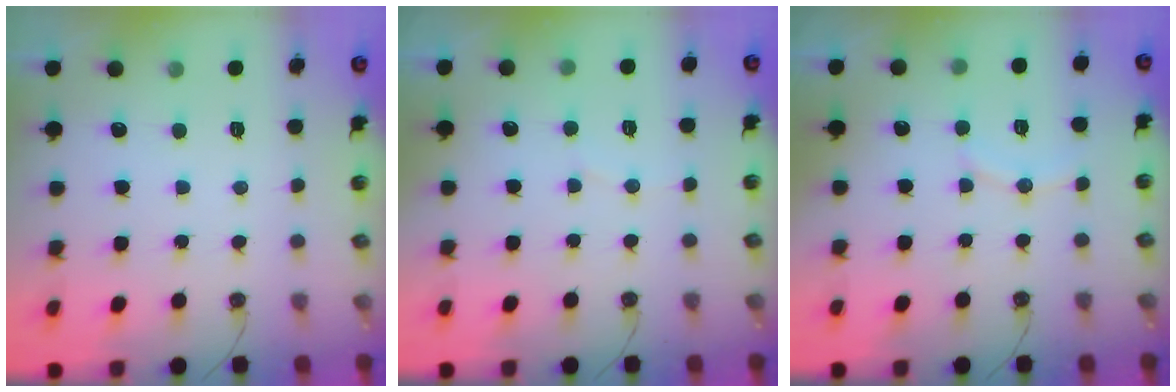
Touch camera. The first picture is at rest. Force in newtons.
{"total": 4.1, "press": 3.8, "slide": 1.7}
{"total": 6.2, "press": 5.9, "slide": 1.9}